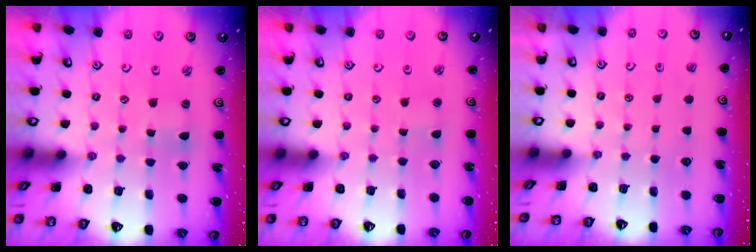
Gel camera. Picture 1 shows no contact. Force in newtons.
{"total": 0.8, "press": 0.7, "slide": 0.3}
{"total": 0.0}